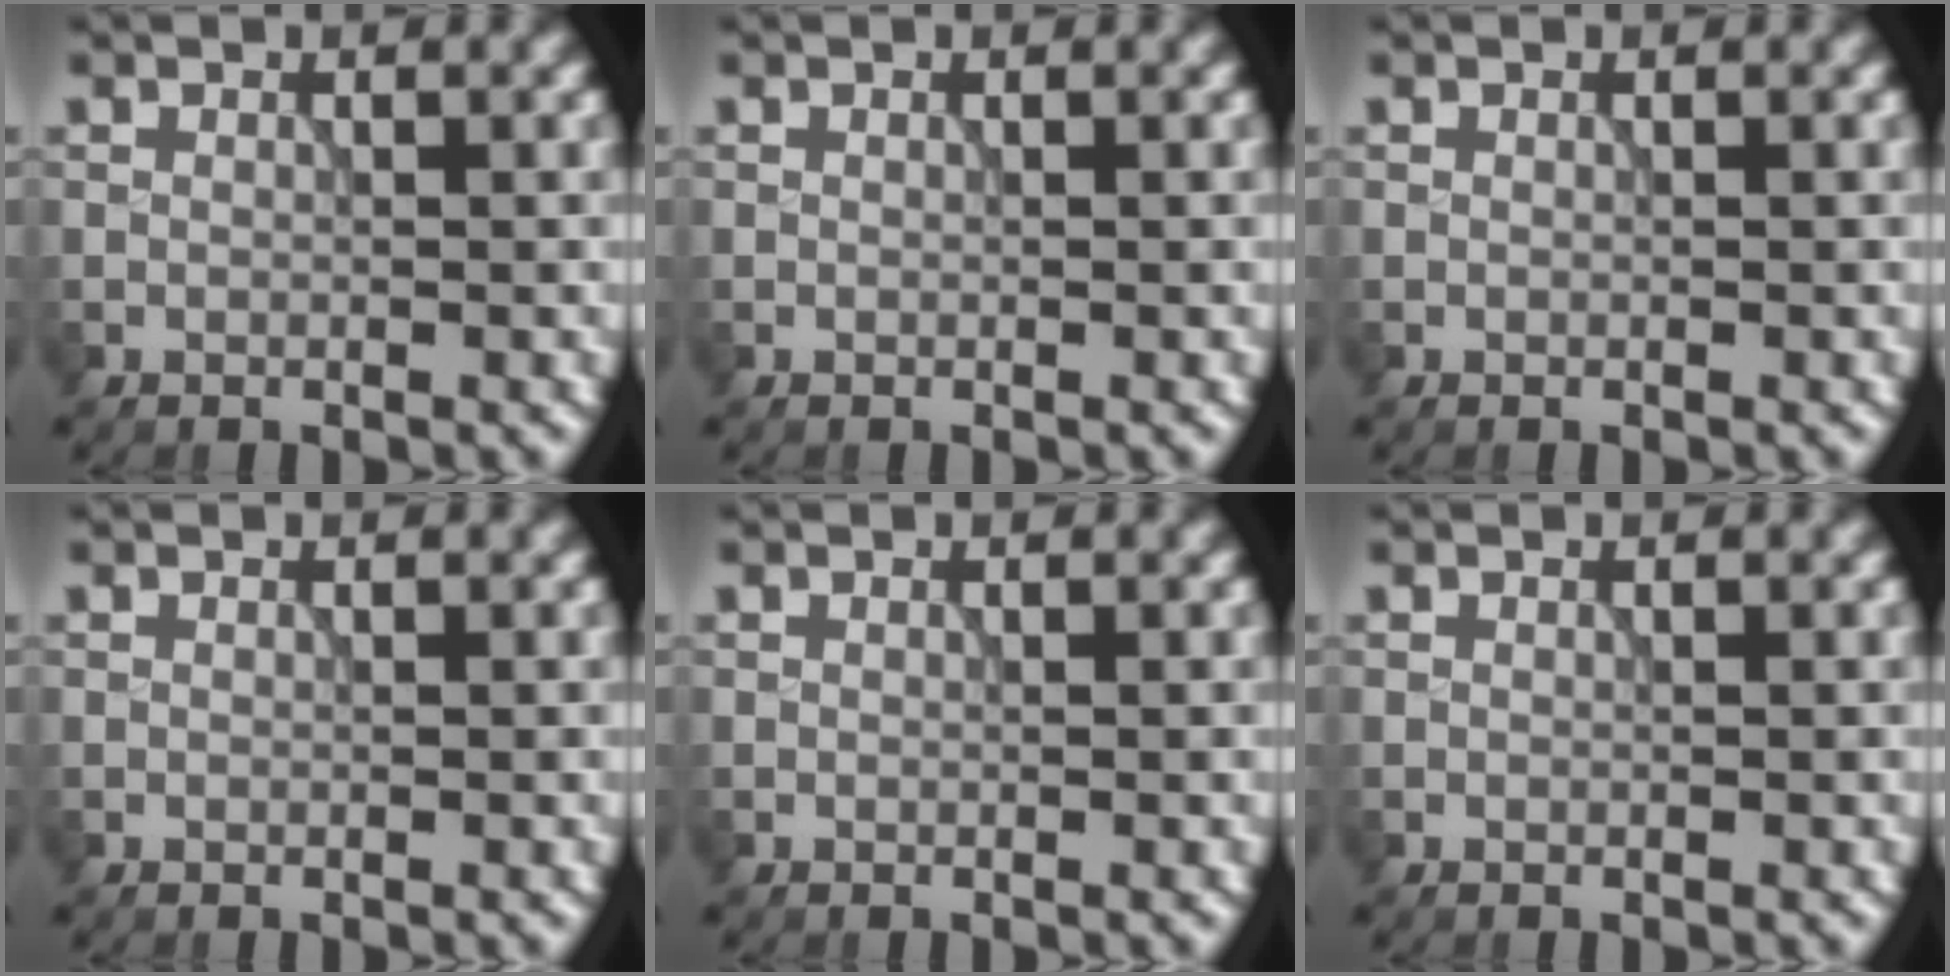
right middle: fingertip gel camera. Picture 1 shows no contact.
{"total": 0.0}
{"total": 0.0}
{"total": 0.0}
{"total": 0.0}
{"total": 0.0}